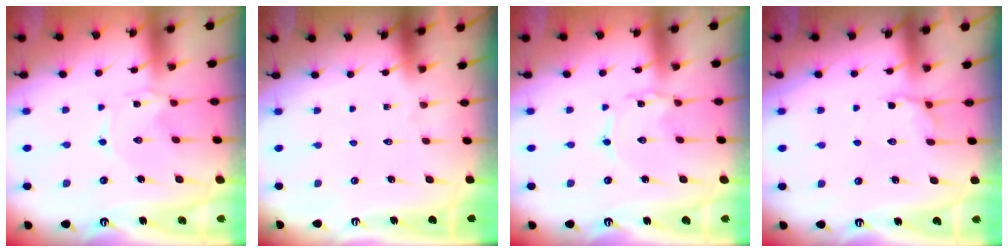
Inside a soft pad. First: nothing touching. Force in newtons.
{"total": 0.0}
{"total": 1.2, "press": 1.2, "slide": 0.1}
{"total": 6.2, "press": 5.9, "slide": 2.1}